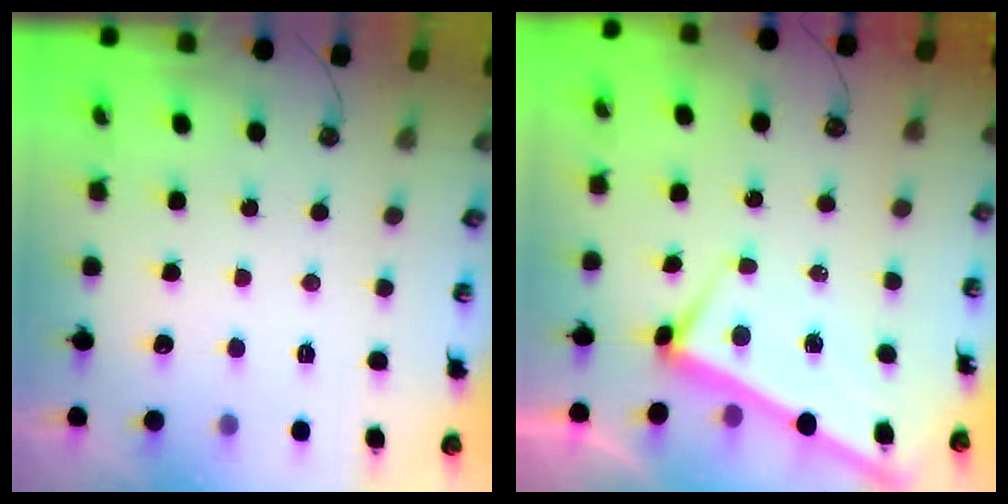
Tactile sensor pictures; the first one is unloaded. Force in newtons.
{"total": 2.7, "press": 2.7, "slide": 0.2}